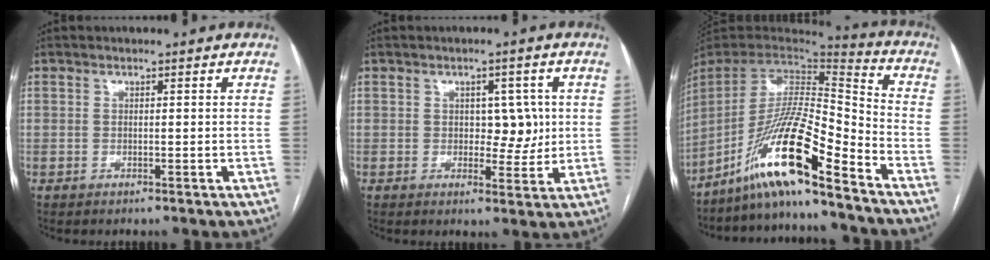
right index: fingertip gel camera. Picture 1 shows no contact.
{"total": 4.8, "force": [0.6, 2.8, 3.8], "torque": [-0.044, 0.006, 0.015]}
{"total": 16.4, "force": [-11.8, 0.5, 11.4], "torque": [-0.222, 0.005, -0.215]}